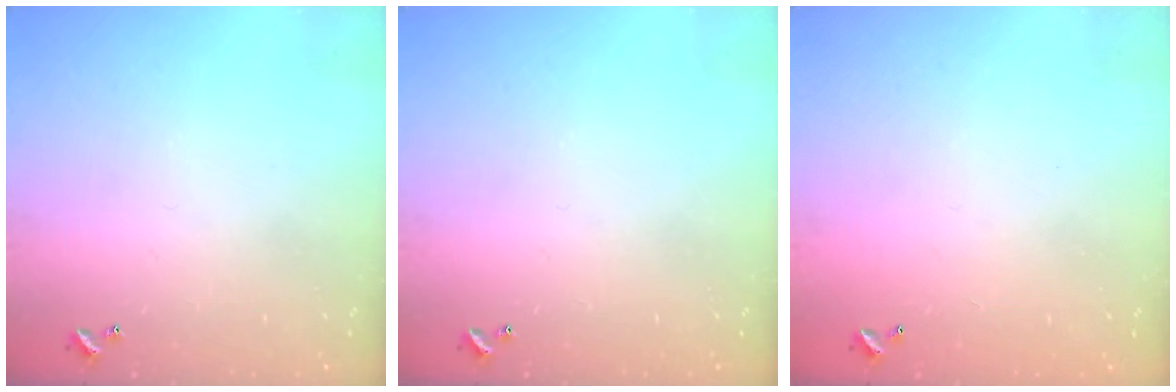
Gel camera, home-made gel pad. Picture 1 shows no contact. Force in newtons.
{"total": 0.0}
{"total": 2.8, "press": 2.8, "slide": 0.1}